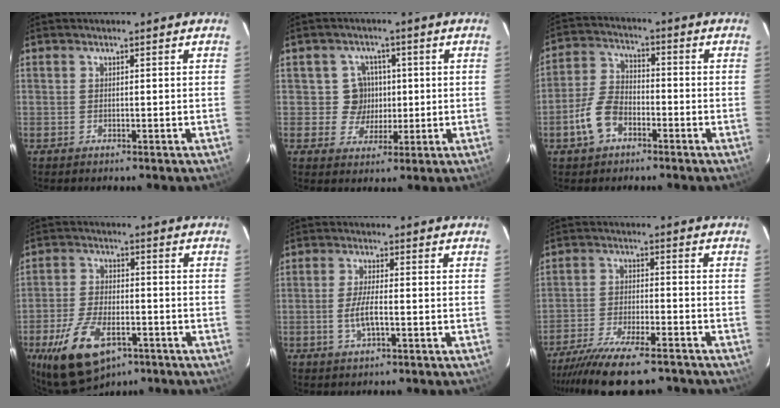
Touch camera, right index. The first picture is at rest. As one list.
[{"total": 5.4, "force": [0.3, 5.4, 0.4], "torque": [-0.005, 0.012, 0.007]}, {"total": 8.1, "force": [-4.0, 5.0, 5.0], "torque": [-0.112, 0.015, -0.077]}, {"total": 13.3, "force": [-7.3, 6.6, 9.0], "torque": [-0.191, -0.018, -0.125]}, {"total": 4.3, "force": [-1.3, 0.9, 4.0], "torque": [-0.082, -0.004, -0.023]}, {"total": 14.6, "force": [-12.4, 2.9, 7.1], "torque": [-0.155, -0.026, -0.204]}]